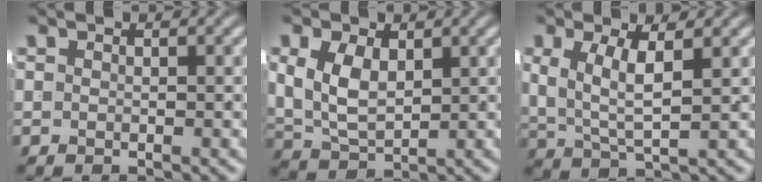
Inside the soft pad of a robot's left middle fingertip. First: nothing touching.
{"total": 5.7, "force": [0.4, 4.3, 3.8], "torque": [-0.094, -0.023, 0.023]}
{"total": 3.7, "force": [0.8, 1.6, 3.3], "torque": [-0.067, -0.019, 0.027]}